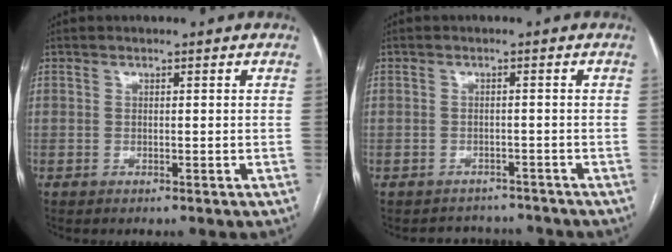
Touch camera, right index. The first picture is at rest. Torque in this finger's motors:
{"motor_torque": [-0.81, 0.01, -0.37, -0.09]}